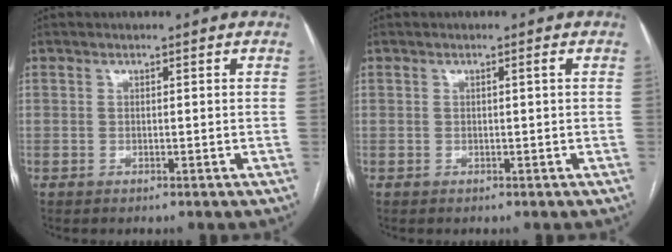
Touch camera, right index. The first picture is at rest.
{"total": 0.6, "force": [0.1, -0.1, 0.5], "torque": [-0.008, 0.001, 0.002]}